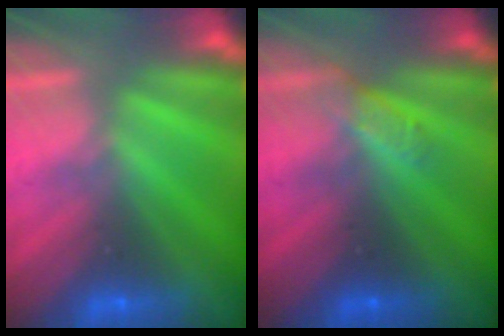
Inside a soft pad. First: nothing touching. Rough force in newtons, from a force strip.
{"total": 2.9}